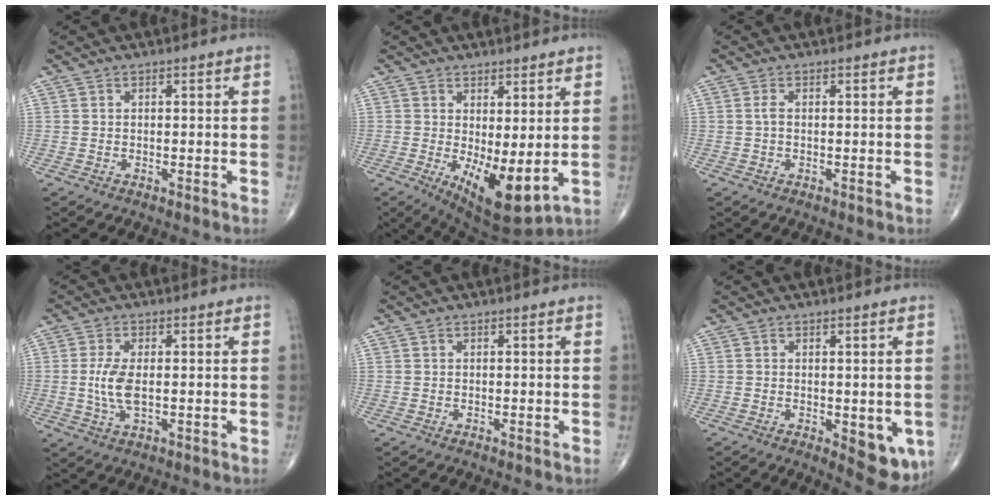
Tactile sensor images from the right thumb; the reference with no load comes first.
{"total": 10.1, "force": [-0.8, 3.9, 9.2], "torque": [-0.143, -0.024, 0.004]}
{"total": 1.2, "force": [0.0, 0.6, 1.1], "torque": [-0.022, -0.001, -0.001]}
{"total": 5.6, "force": [-0.2, 2.3, 5.1], "torque": [-0.113, -0.006, -0.005]}
{"total": 0.0}
{"total": 7.5, "force": [-1.9, 3.3, 6.5], "torque": [-0.061, -0.013, -0.016]}